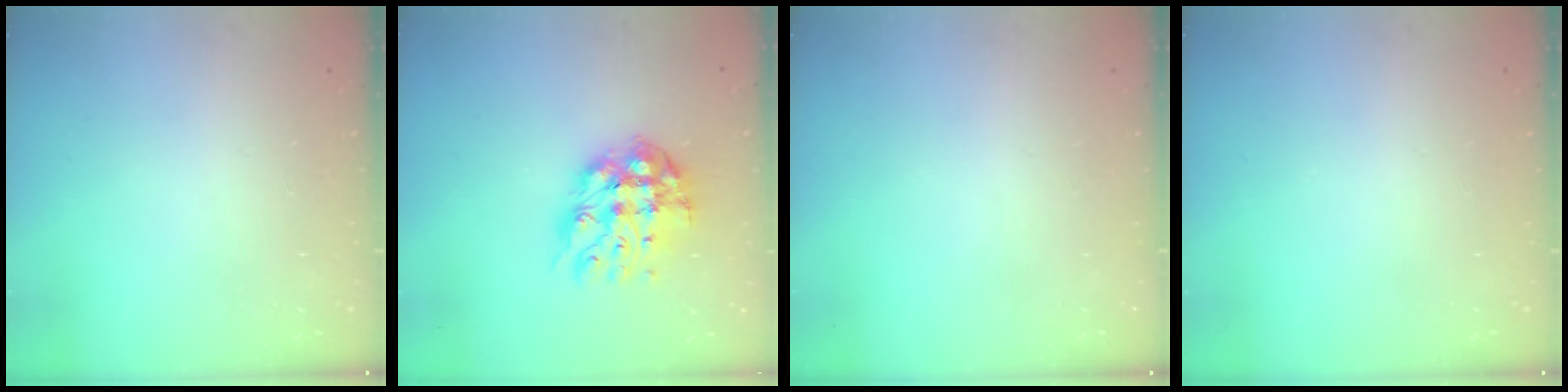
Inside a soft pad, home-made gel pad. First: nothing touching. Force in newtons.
{"total": 14.5, "press": 14.4, "slide": 0.8}
{"total": 0.0}
{"total": 0.0}